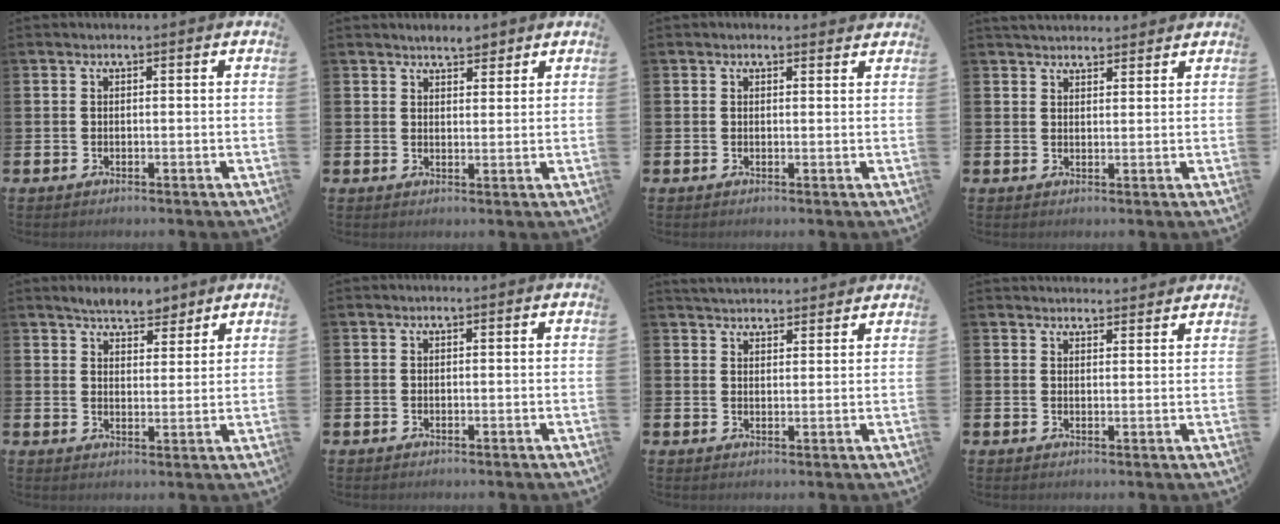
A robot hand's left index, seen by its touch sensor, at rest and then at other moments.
{"total": 3.0, "force": [2.9, 0.9, 0.3], "torque": [-0.003, -0.008, 0.053]}
{"total": 0.9, "force": [0.8, 0.3, 0.0], "torque": [0.005, 0.001, 0.014]}
{"total": 3.1, "force": [3.0, 0.7, 0.1], "torque": [0.002, -0.015, 0.053]}
{"total": 5.6, "force": [5.3, 1.7, 1.1], "torque": [-0.020, -0.022, 0.093]}
{"total": 0.0}
{"total": 3.7, "force": [3.6, 0.6, 0.1], "torque": [-0.007, -0.017, 0.068]}
{"total": 2.7, "force": [2.7, 0.4, -0.1], "torque": [-0.002, -0.013, 0.049]}